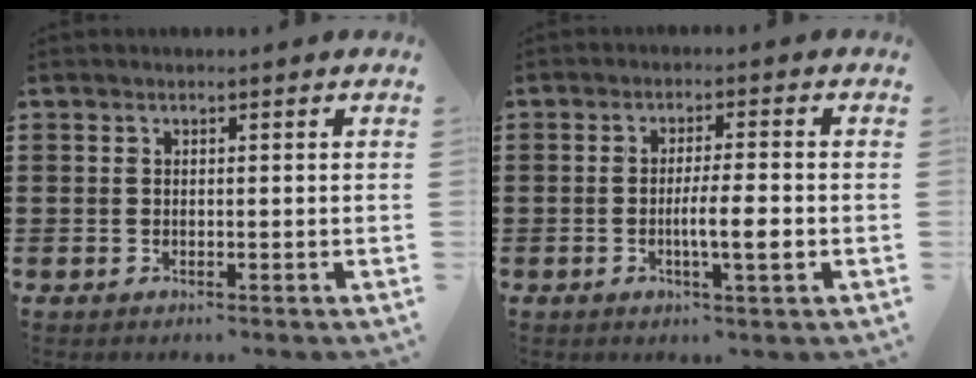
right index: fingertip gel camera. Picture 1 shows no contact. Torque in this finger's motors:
{"motor_torque": [1.13, -0.04, 0.26, 0.11]}